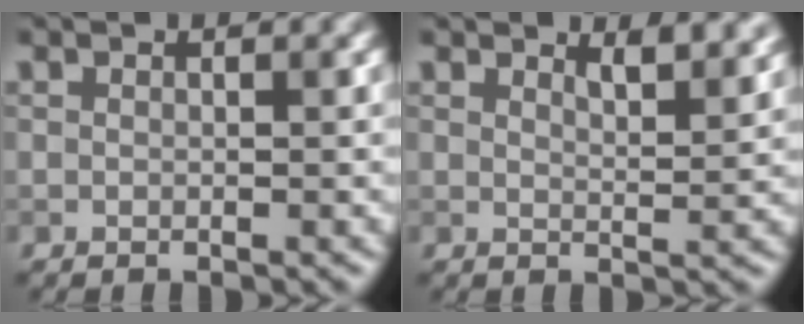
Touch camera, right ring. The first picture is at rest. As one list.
[{"total": 3.0, "force": [2.4, 0.8, 1.6], "torque": [-0.023, 0.001, 0.033]}]